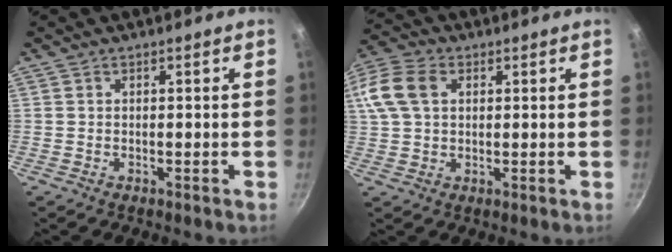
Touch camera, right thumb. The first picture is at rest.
{"total": 14.2, "force": [3.7, 10.3, 9.1], "torque": [-0.211, 0.030, 0.061]}